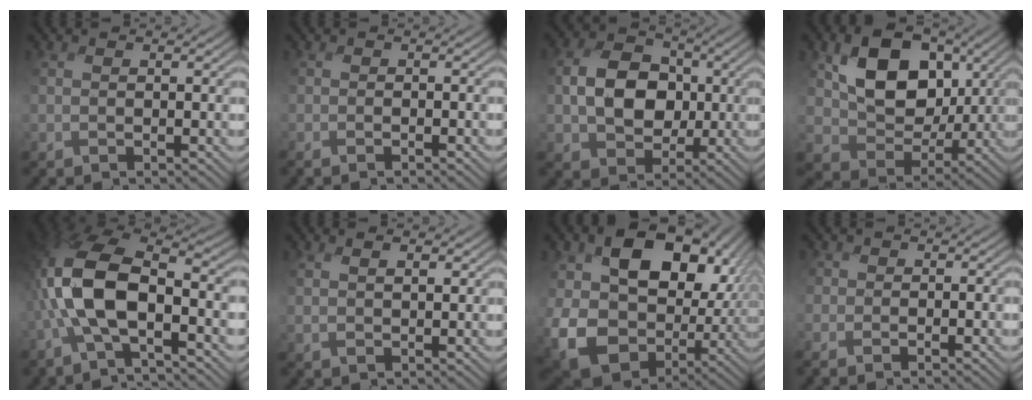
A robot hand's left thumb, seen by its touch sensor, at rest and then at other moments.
{"total": 0.7, "force": [-0.7, 0.2, 0.1], "torque": [0.002, 0.001, -0.013]}
{"total": 8.9, "force": [-0.6, 6.9, 5.6], "torque": [-0.115, 0.005, -0.024]}
{"total": 10.2, "force": [2.2, 7.9, 6.1], "torque": [-0.124, -0.012, 0.029]}
{"total": 11.2, "force": [-2.9, 4.8, 9.7], "torque": [-0.225, 0.008, -0.074]}
{"total": 2.2, "force": [1.2, 0.6, 1.7], "torque": [-0.027, 0.000, 0.021]}
{"total": 19.3, "force": [1.0, 14.2, 13.1], "torque": [-0.269, -0.023, 0.043]}
{"total": 1.1, "force": [-0.4, 0.7, -0.6], "torque": [0.016, -0.003, -0.012]}